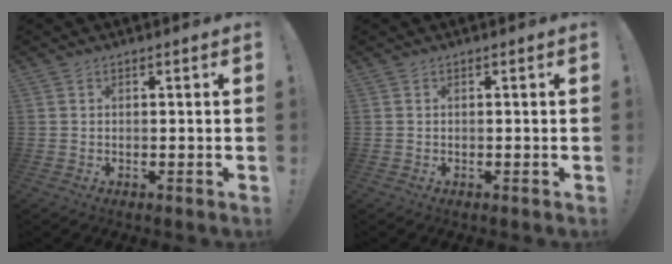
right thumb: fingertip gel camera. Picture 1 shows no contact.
{"total": 0.0}